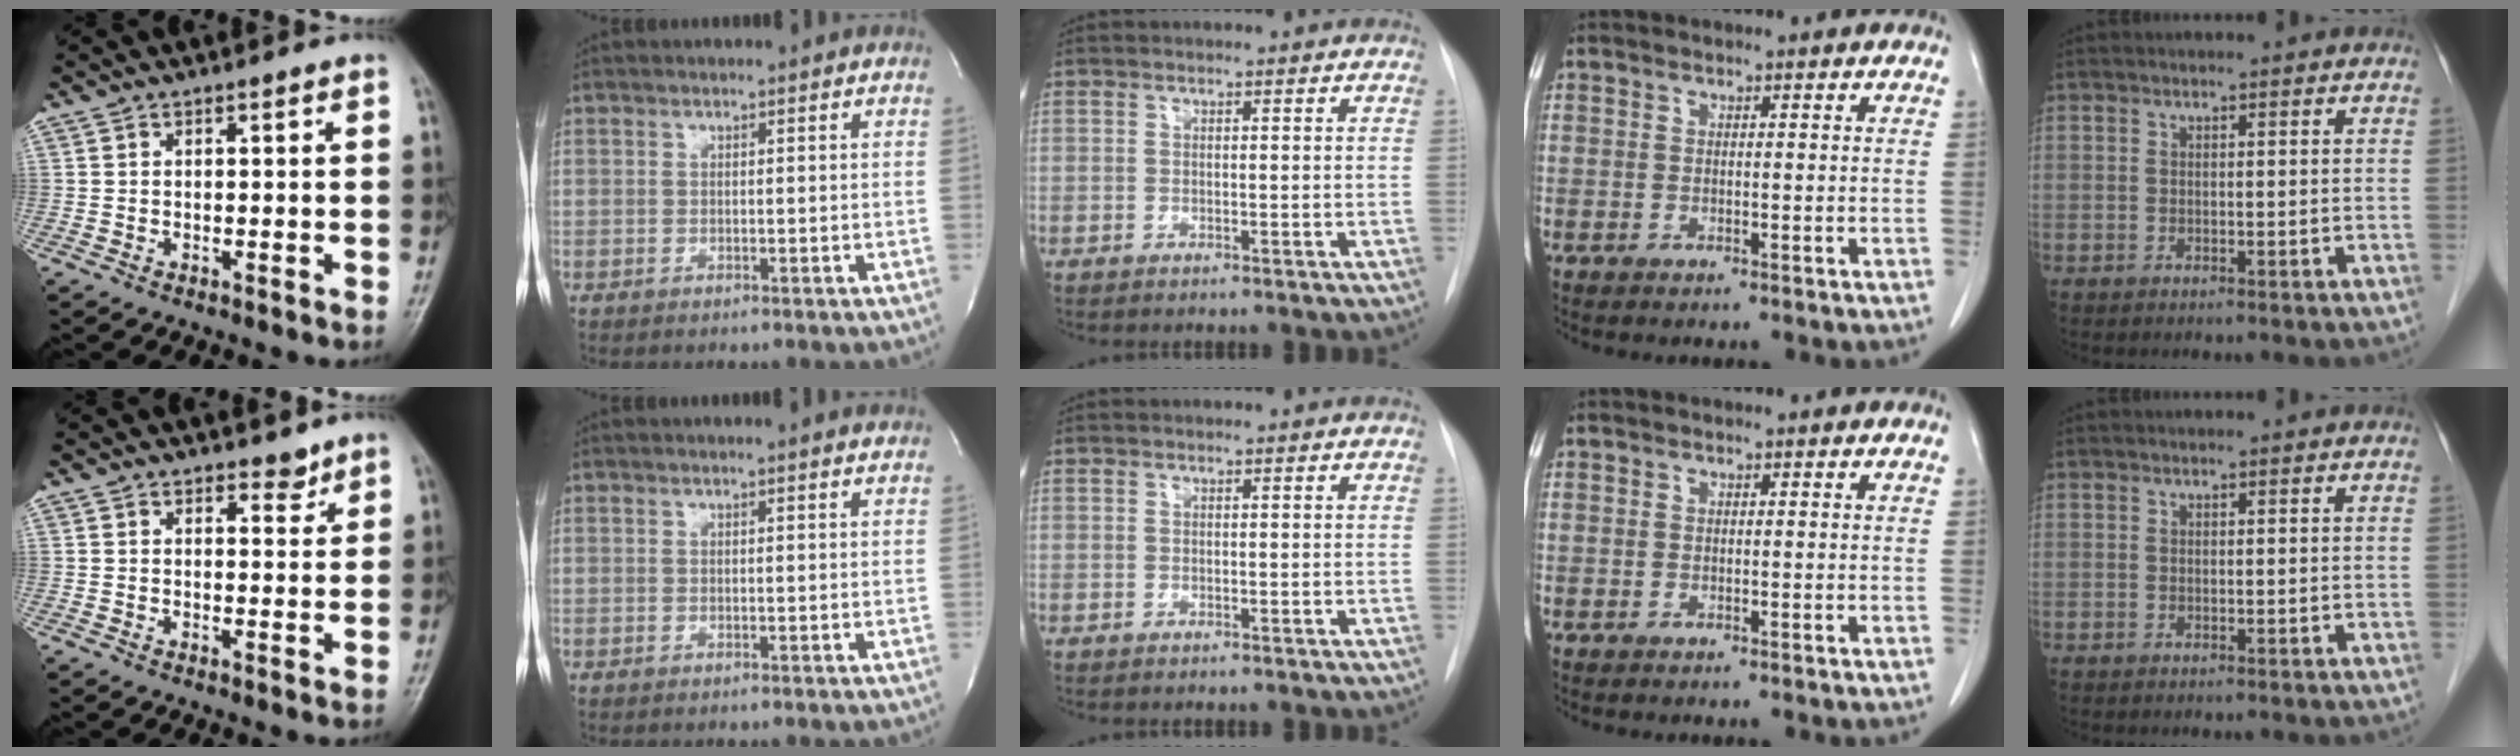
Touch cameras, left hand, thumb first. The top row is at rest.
{"thumb": {"total": 2.8, "force": [2.2, 1.3, 1.2], "torque": [-0.001, -0.014, 0.031]}, "index": {"total": 1.2, "force": [1.1, -0.2, 0.4], "torque": [-0.018, 0.002, 0.012]}}